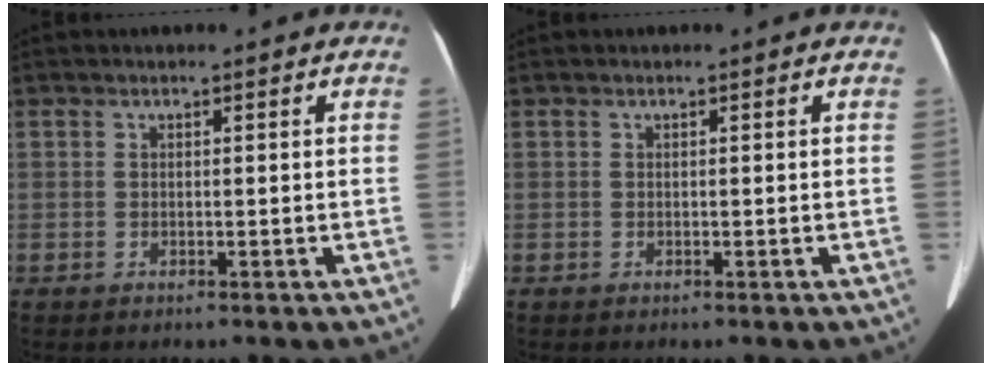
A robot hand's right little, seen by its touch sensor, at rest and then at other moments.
{"total": 0.0}